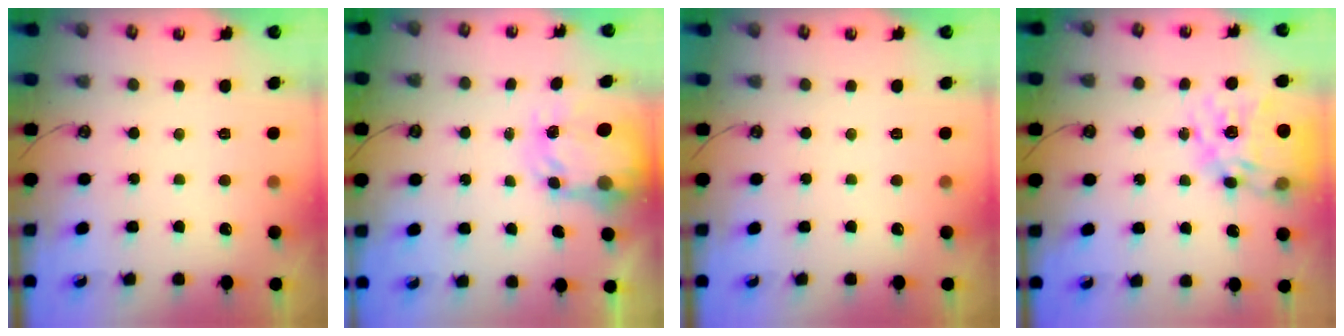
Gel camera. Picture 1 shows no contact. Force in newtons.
{"total": 5.2, "press": 5.1, "slide": 0.4}
{"total": 0.0}
{"total": 23.3, "press": 23.2, "slide": 2.1}